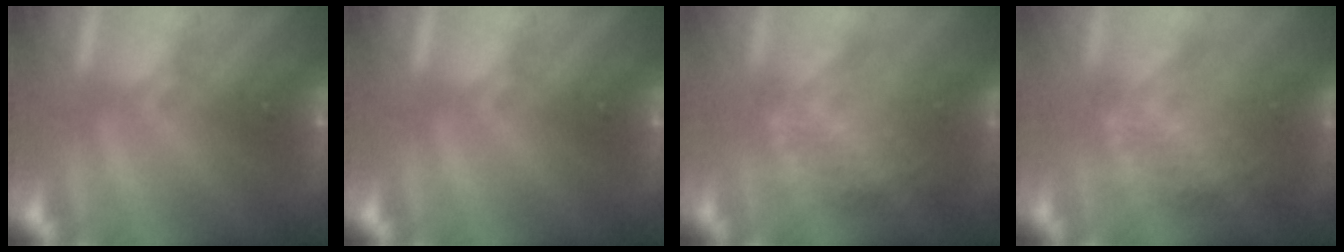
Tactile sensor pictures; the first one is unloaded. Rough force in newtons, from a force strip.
{"total": 0.0}
{"total": 2.3}
{"total": 2.3}